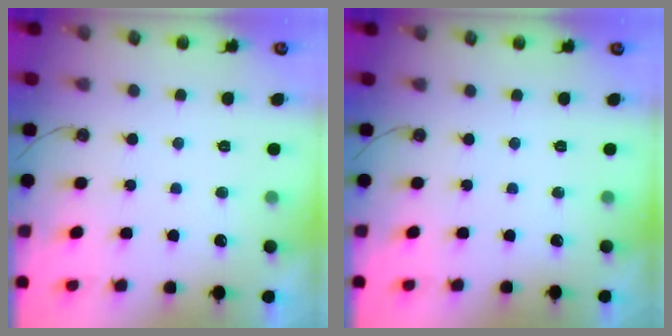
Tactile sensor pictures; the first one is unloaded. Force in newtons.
{"total": 0.0}